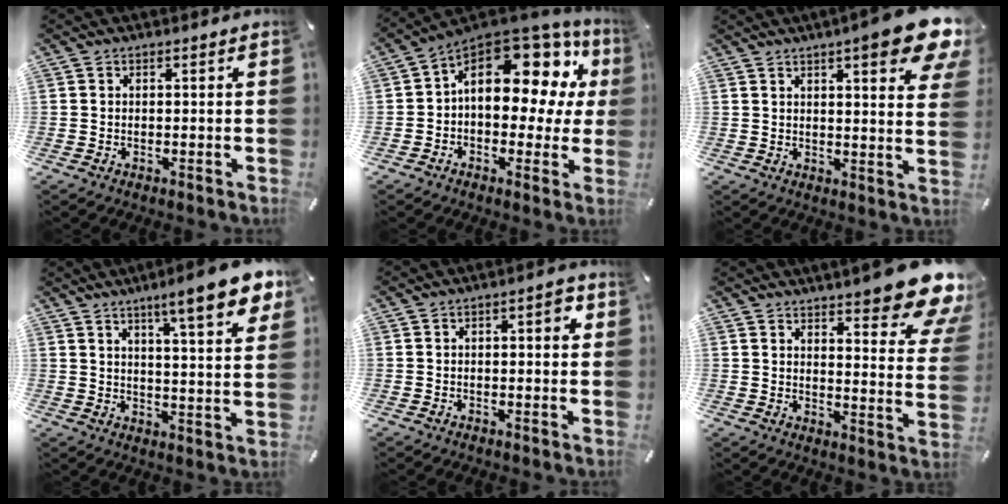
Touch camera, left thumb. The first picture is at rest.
{"total": 16.7, "force": [6.4, 10.1, 11.7], "torque": [-0.170, -0.048, 0.101]}
{"total": 11.9, "force": [7.1, 2.1, 9.3], "torque": [-0.132, -0.040, 0.115]}
{"total": 12.5, "force": [8.3, 1.9, 9.2], "torque": [-0.138, -0.044, 0.130]}
{"total": 3.5, "force": [0.3, 1.5, 3.1], "torque": [-0.036, 0.003, -0.004]}
{"total": 14.2, "force": [10.5, 3.8, 8.8], "torque": [-0.118, -0.087, 0.175]}